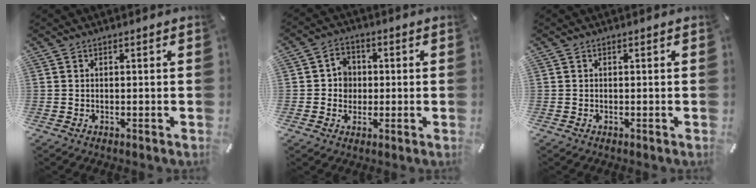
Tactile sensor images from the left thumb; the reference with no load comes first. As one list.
[{"total": 5.0, "force": [-0.5, 4.8, 1.1], "torque": [-0.024, 0.014, -0.011]}, {"total": 0.0}]